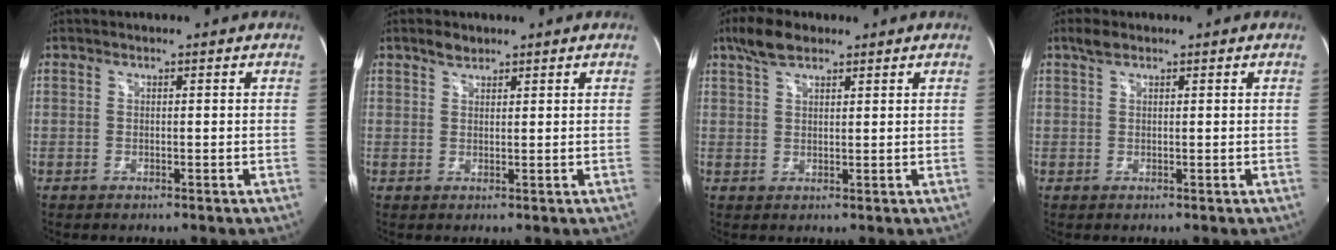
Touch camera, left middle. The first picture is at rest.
{"total": 2.0, "force": [1.6, 0.9, 0.7], "torque": [-0.018, 0.003, 0.030]}
{"total": 5.5, "force": [3.8, 2.1, 3.3], "torque": [-0.073, 0.017, 0.075]}
{"total": 1.8, "force": [1.3, 0.6, 1.0], "torque": [-0.025, 0.012, 0.026]}